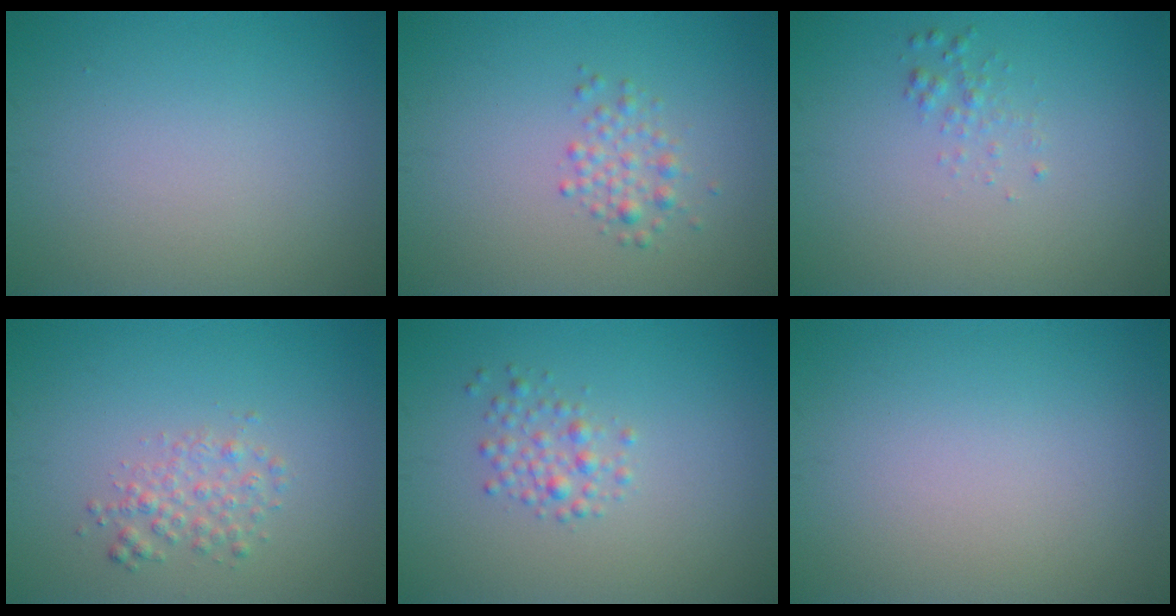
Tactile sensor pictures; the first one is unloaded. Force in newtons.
{"total": 1.8, "press": 1.8, "slide": 0.1}
{"total": 1.0, "press": 1.0, "slide": 0.0}
{"total": 2.0, "press": 2.0, "slide": 0.1}
{"total": 1.8, "press": 1.8, "slide": 0.0}
{"total": 0.0}